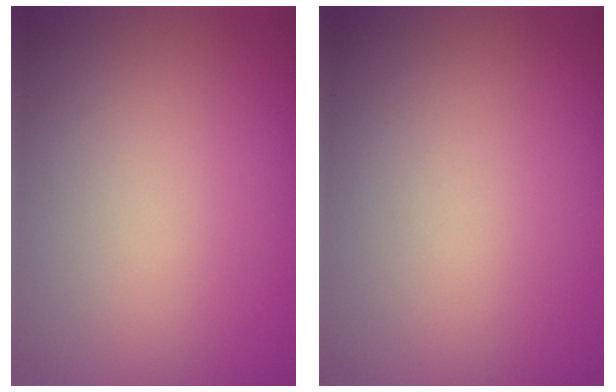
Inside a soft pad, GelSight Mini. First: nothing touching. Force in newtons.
{"total": 0.0}